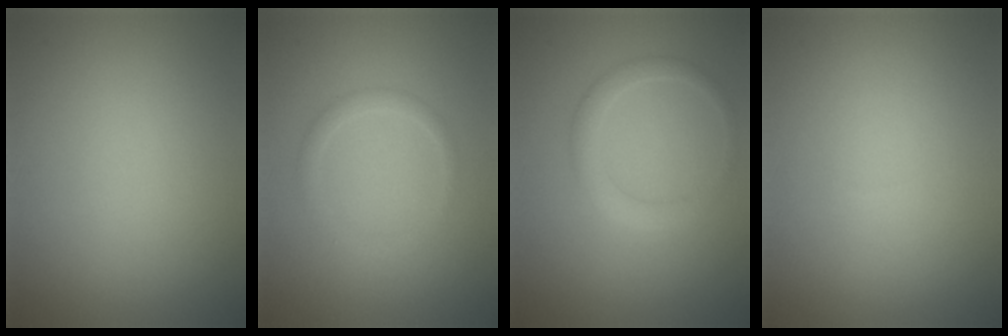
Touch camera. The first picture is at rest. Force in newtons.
{"total": 1.4, "press": 1.4, "slide": 0.1}
{"total": 2.0, "press": 2.0, "slide": 0.3}
{"total": 0.0}